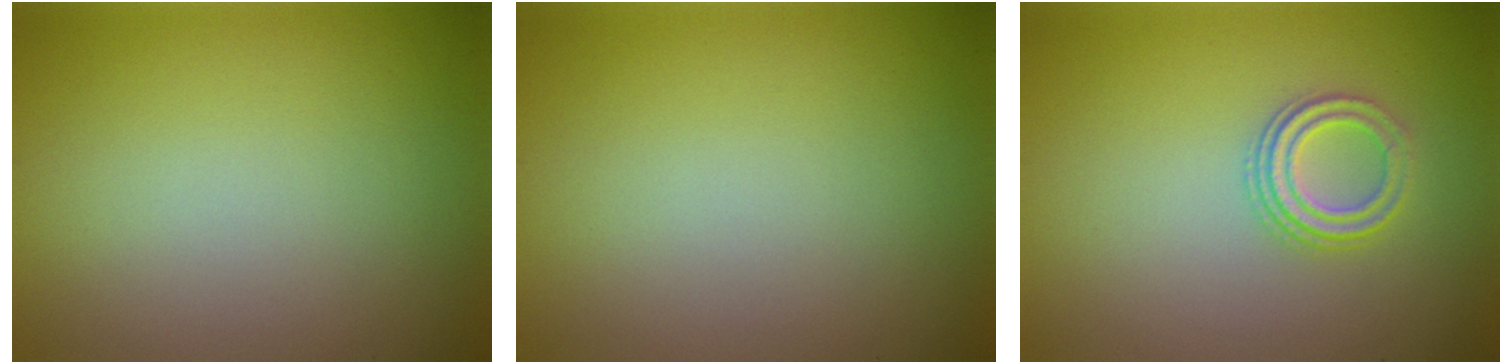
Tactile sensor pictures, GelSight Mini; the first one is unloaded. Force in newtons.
{"total": 0.0}
{"total": 2.6, "press": 2.3, "slide": 1.2}